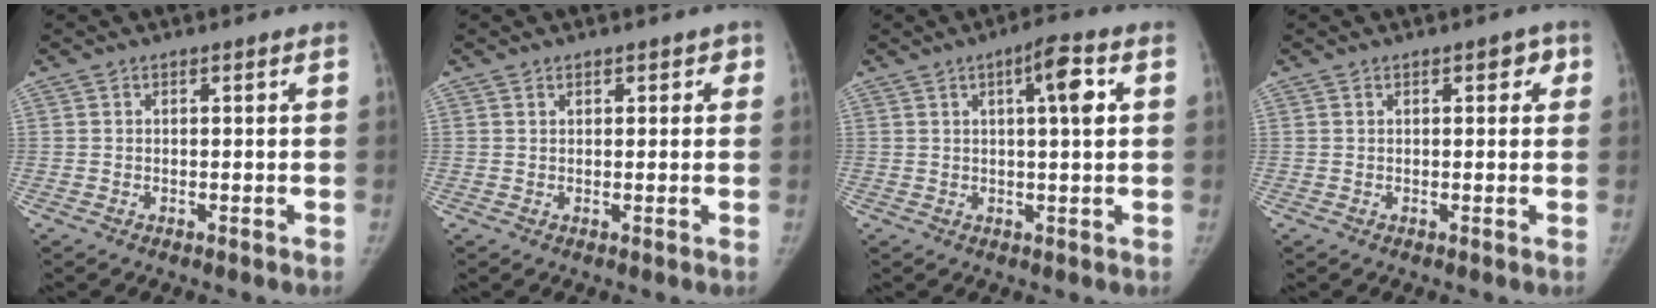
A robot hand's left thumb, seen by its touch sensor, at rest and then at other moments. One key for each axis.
{"total": 1.6, "fx": 0.9, "fy": 1.2, "fz": 0.6, "tx": 0.017, "ty": -0.001, "tz": 0.006}
{"total": 6.4, "fx": 1.7, "fy": 1.2, "fz": 6.0, "tx": -0.091, "ty": 0.006, "tz": 0.023}
{"total": 2.3, "fx": 0.9, "fy": 1.2, "fz": 1.7, "tx": -0.001, "ty": 0.002, "tz": 0.004}